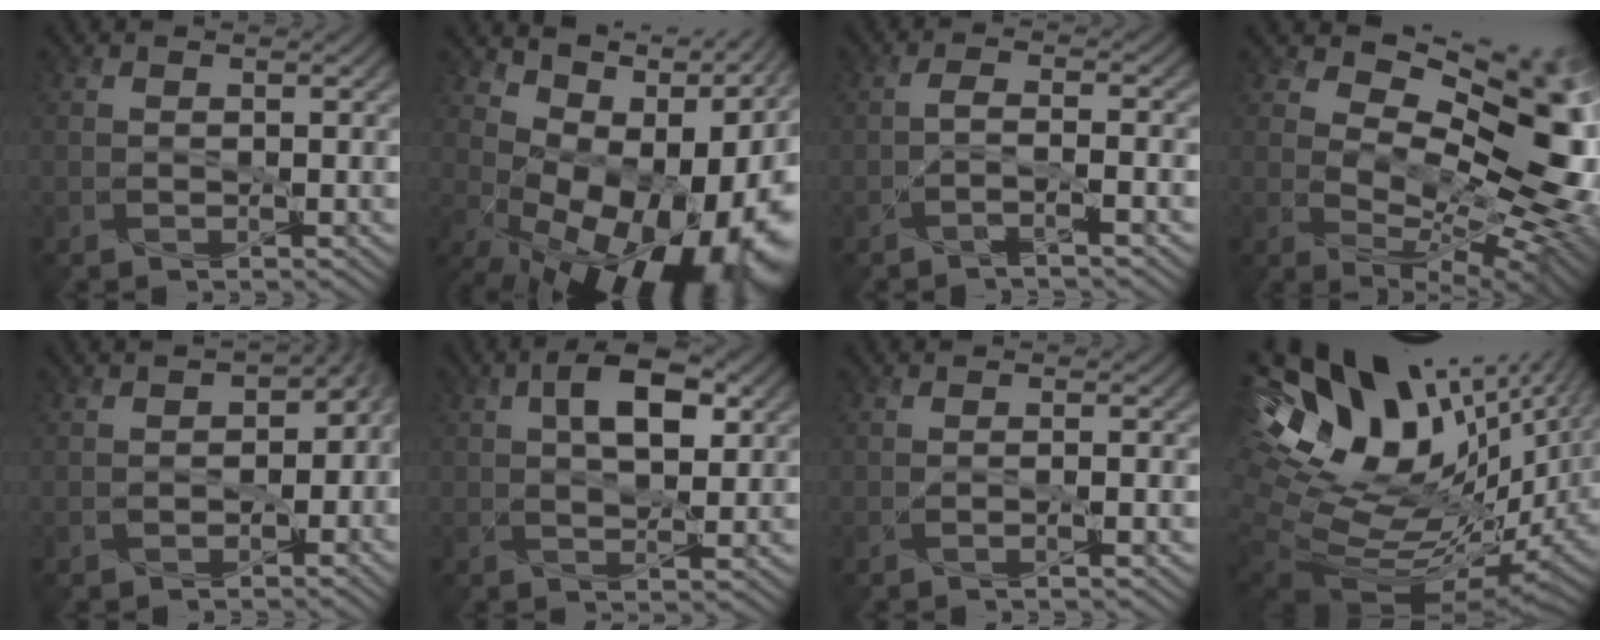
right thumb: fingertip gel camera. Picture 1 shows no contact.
{"total": 17.4, "force": [2.2, 10.2, 13.9], "torque": [-0.158, -0.008, 0.078]}
{"total": 2.4, "force": [-1.3, 0.1, 2.0], "torque": [-0.043, 0.007, -0.031]}
{"total": 15.4, "force": [4.8, 8.7, 11.7], "torque": [-0.169, 0.006, 0.078]}
{"total": 4.8, "force": [-0.9, 3.5, 3.2], "torque": [-0.035, -0.009, -0.010]}
{"total": 6.5, "force": [1.9, 2.9, 5.5], "torque": [-0.097, 0.007, 0.029]}
{"total": 1.1, "force": [-0.4, -0.1, 1.0], "torque": [-0.020, 0.002, -0.007]}
{"total": 20.7, "force": [6.9, 10.8, 16.2], "torque": [-0.295, 0.024, 0.152]}